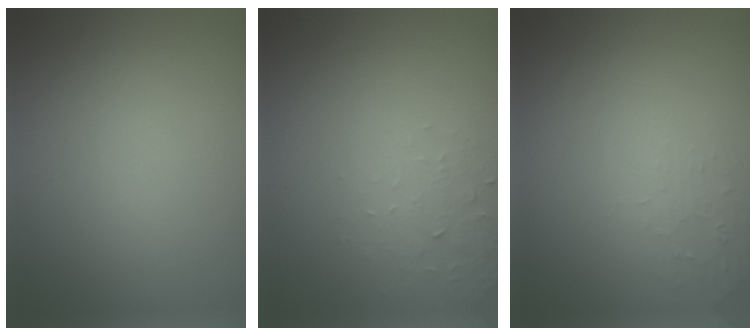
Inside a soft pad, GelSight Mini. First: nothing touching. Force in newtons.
{"total": 1.9, "press": 1.8, "slide": 0.4}
{"total": 1.3, "press": 1.2, "slide": 0.3}